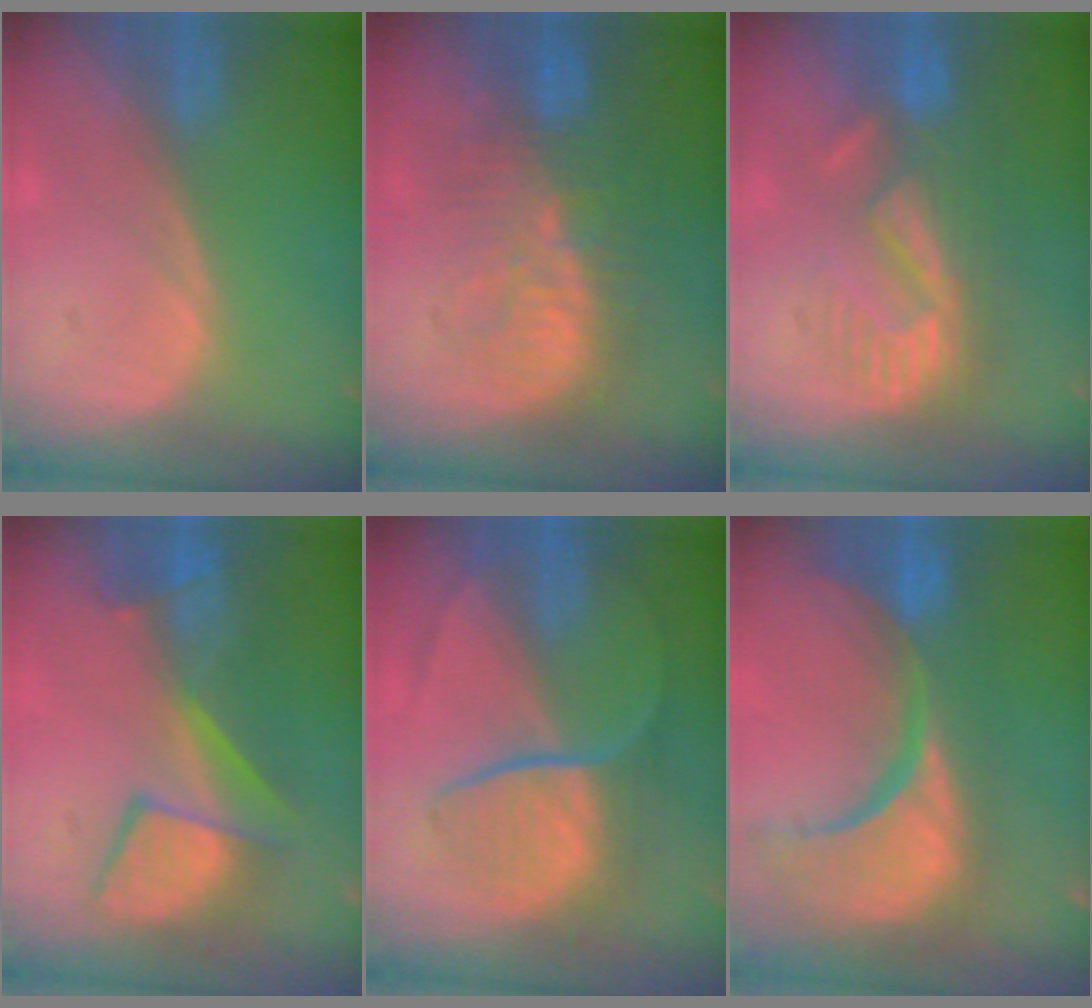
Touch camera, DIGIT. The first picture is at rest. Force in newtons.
{"total": 10.0, "press": 9.5, "slide": 3.0}
{"total": 8.7, "press": 8.1, "slide": 3.0}
{"total": 8.8, "press": 8.8, "slide": 0.6}
{"total": 9.0, "press": 7.4, "slide": 5.1}
{"total": 15.3, "press": 12.1, "slide": 9.5}